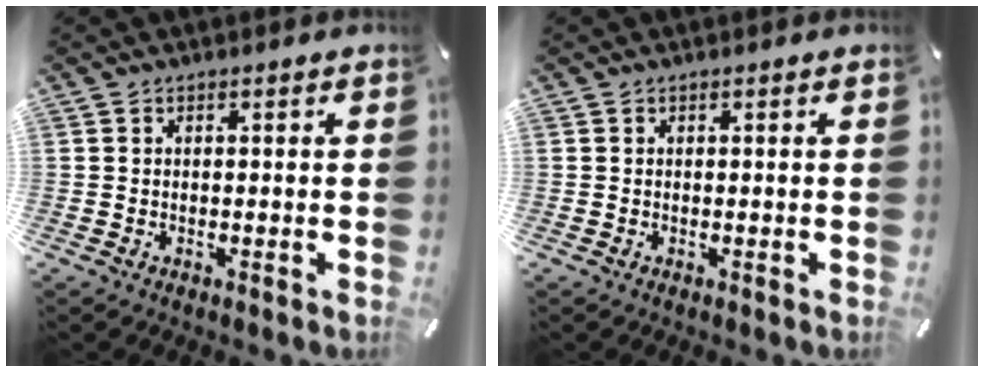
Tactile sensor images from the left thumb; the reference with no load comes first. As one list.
[{"total": 0.0}]